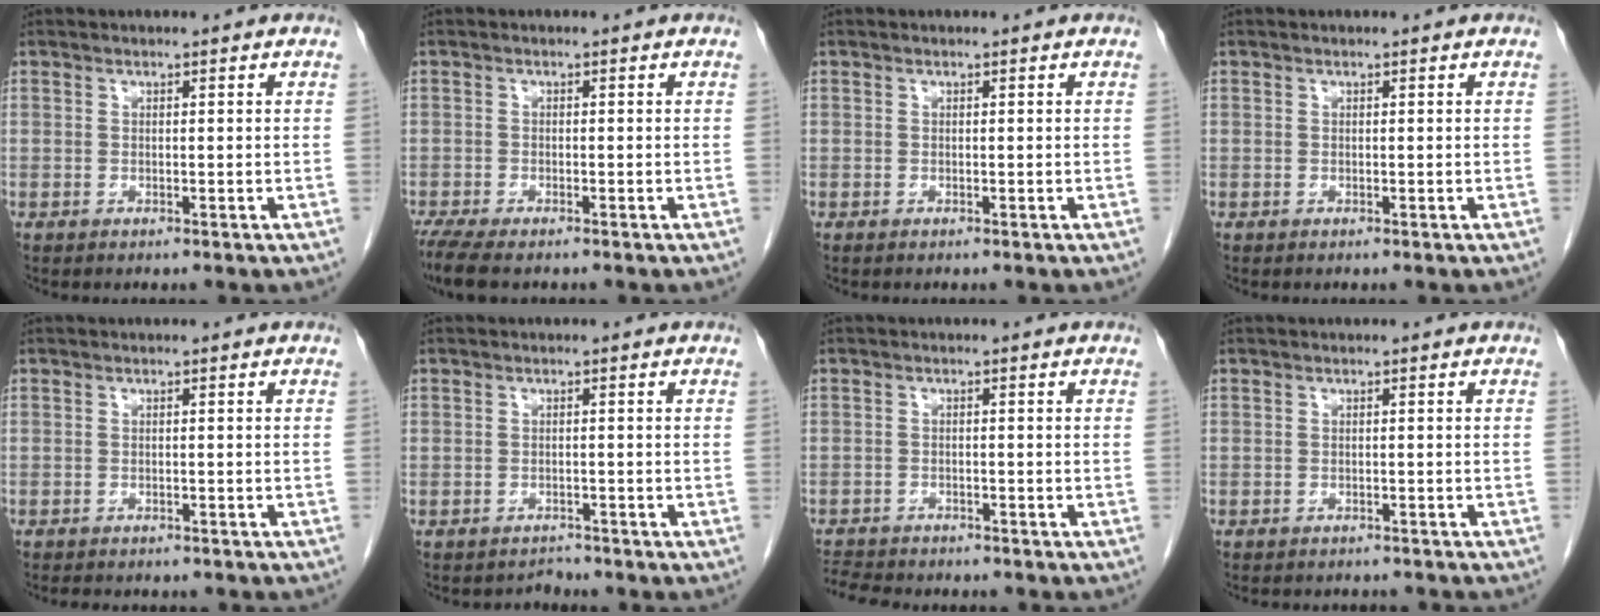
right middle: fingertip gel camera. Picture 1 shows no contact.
{"total": 5.6, "force": [-4.4, 1.2, 3.2], "torque": [-0.063, -0.016, -0.074]}
{"total": 0.0}
{"total": 0.0}
{"total": 6.7, "force": [-5.7, 2.2, 2.7], "torque": [-0.038, -0.003, -0.066]}
{"total": 1.6, "force": [-1.4, 0.5, -0.8], "torque": [0.009, -0.005, -0.023]}
{"total": 7.6, "force": [-7.0, 1.8, 2.4], "torque": [-0.044, -0.005, -0.106]}
{"total": 5.8, "force": [-5.3, 1.6, 1.5], "torque": [-0.015, 0.000, -0.063]}